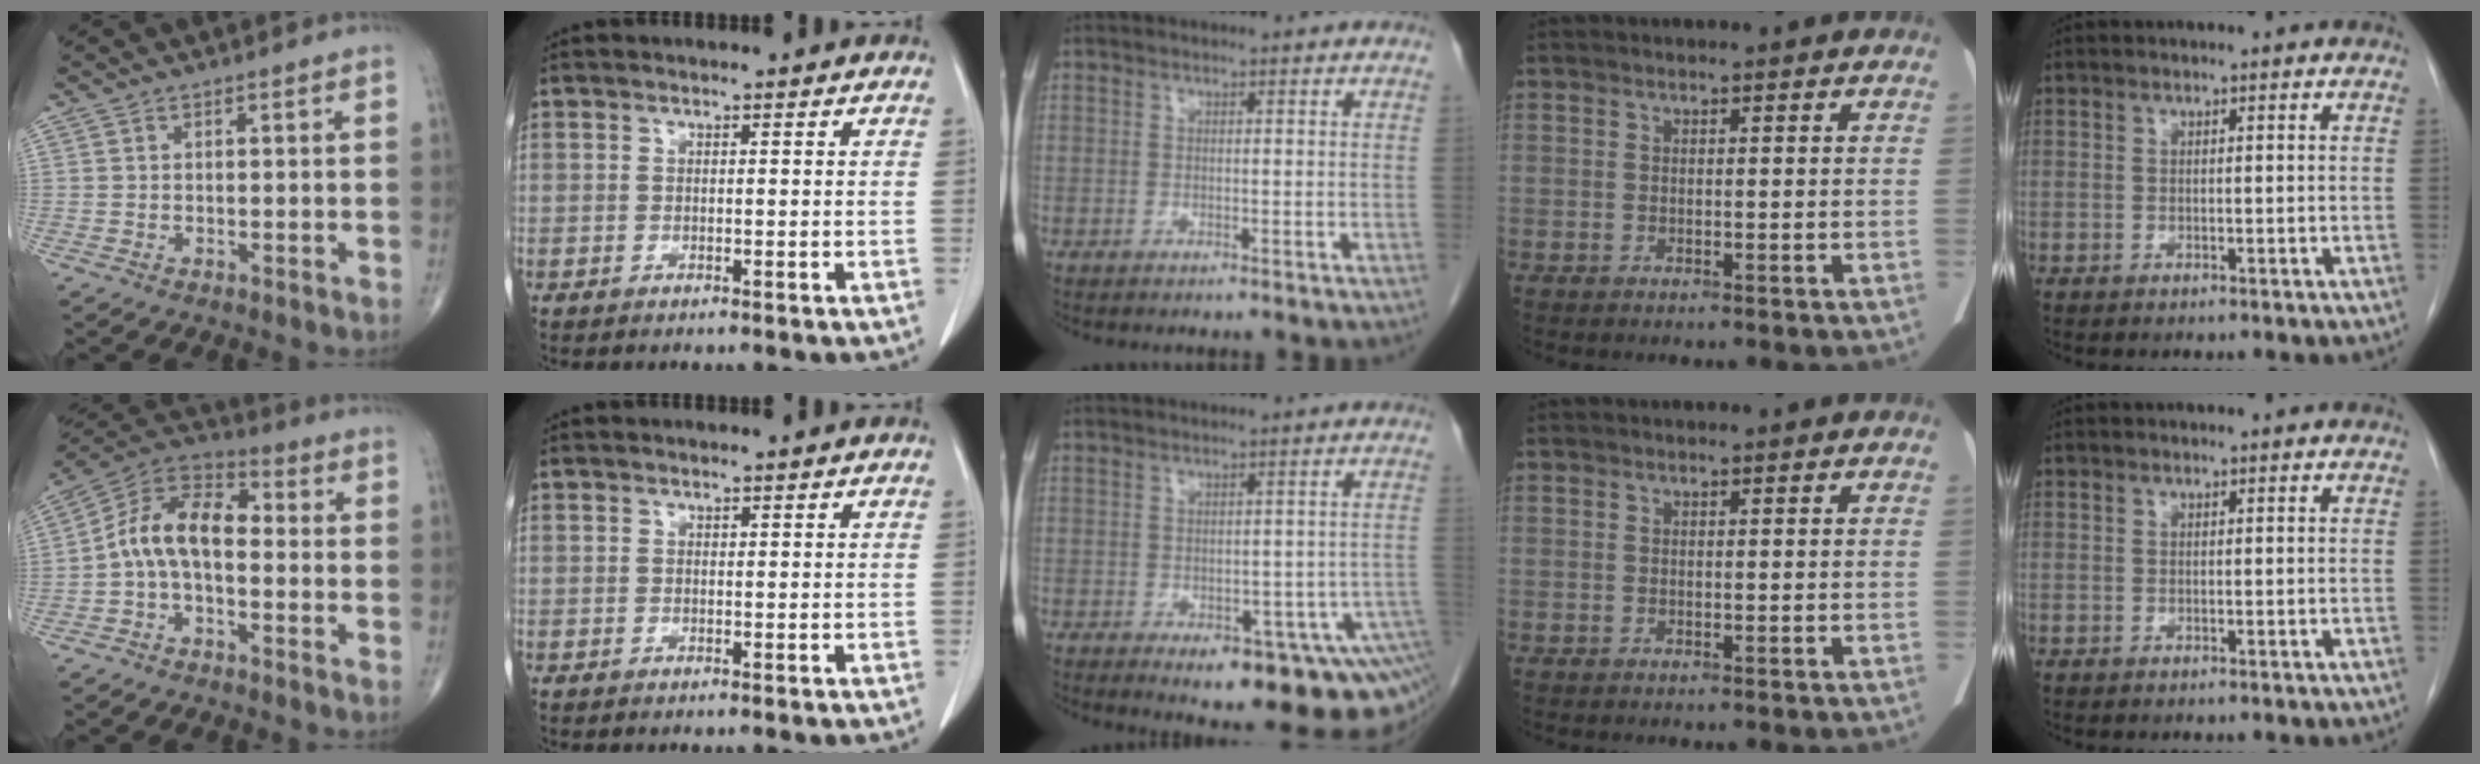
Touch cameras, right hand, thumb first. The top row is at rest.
{"thumb": {"total": 11.4, "force": [-1.4, 6.7, 9.1], "torque": [-0.152, 0.044, -0.039]}, "middle": {"total": 15.4, "force": [-8.3, 5.1, 12.0], "torque": [-0.082, 0.008, -0.092]}}